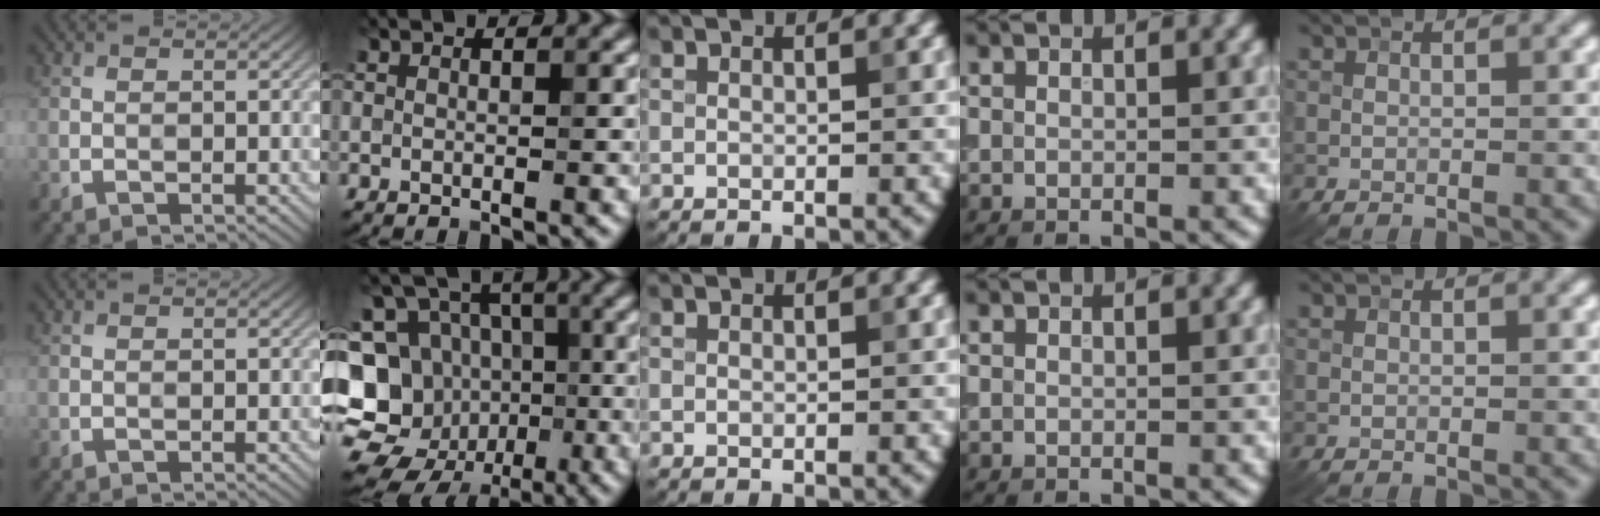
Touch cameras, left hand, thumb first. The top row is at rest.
{"index": {"total": 16.6, "force": [-4.4, 14.8, 6.3], "torque": [-0.157, 0.002, -0.073]}}